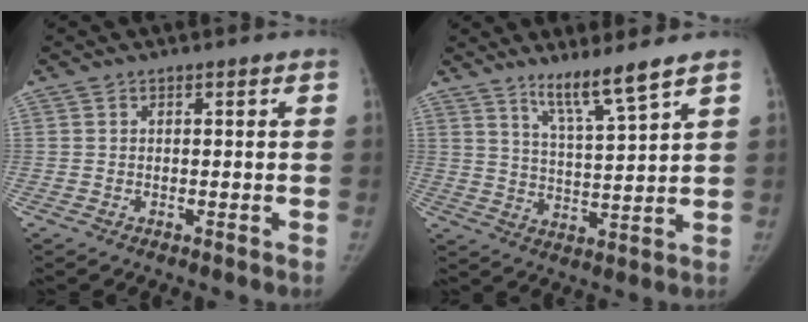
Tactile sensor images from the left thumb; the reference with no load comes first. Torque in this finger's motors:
{"motor_torque": [0.04, -0.42, 0.67, -0.28, 0.01]}